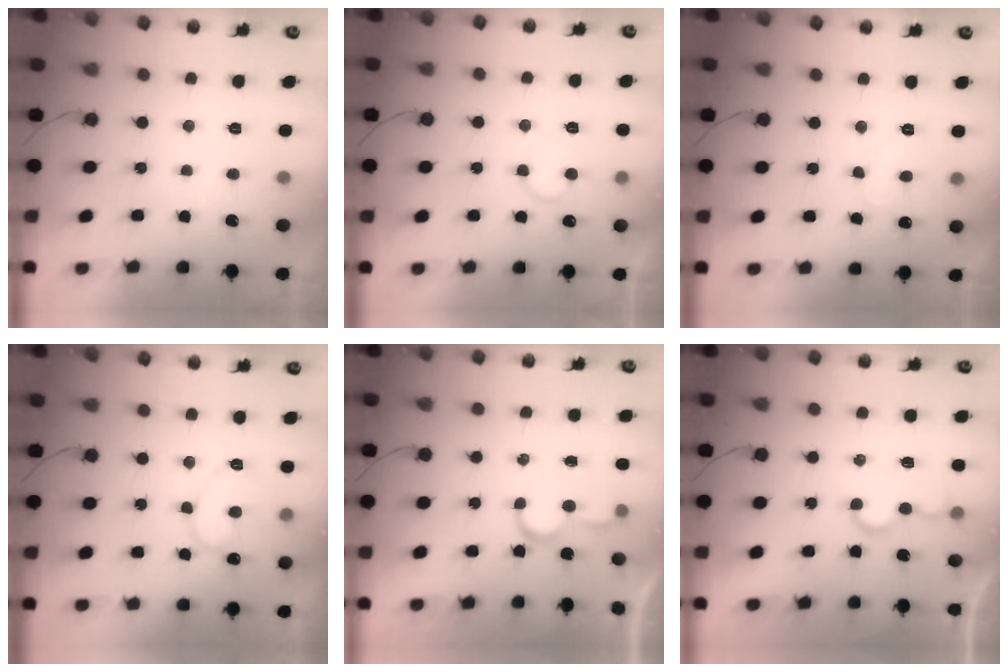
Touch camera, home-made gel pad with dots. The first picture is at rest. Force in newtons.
{"total": 6.6, "press": 6.6, "slide": 0.6}
{"total": 6.9, "press": 6.9, "slide": 0.7}
{"total": 10.4, "press": 10.4, "slide": 0.9}
{"total": 4.7, "press": 4.6, "slide": 0.4}
{"total": 5.4, "press": 5.4, "slide": 0.4}